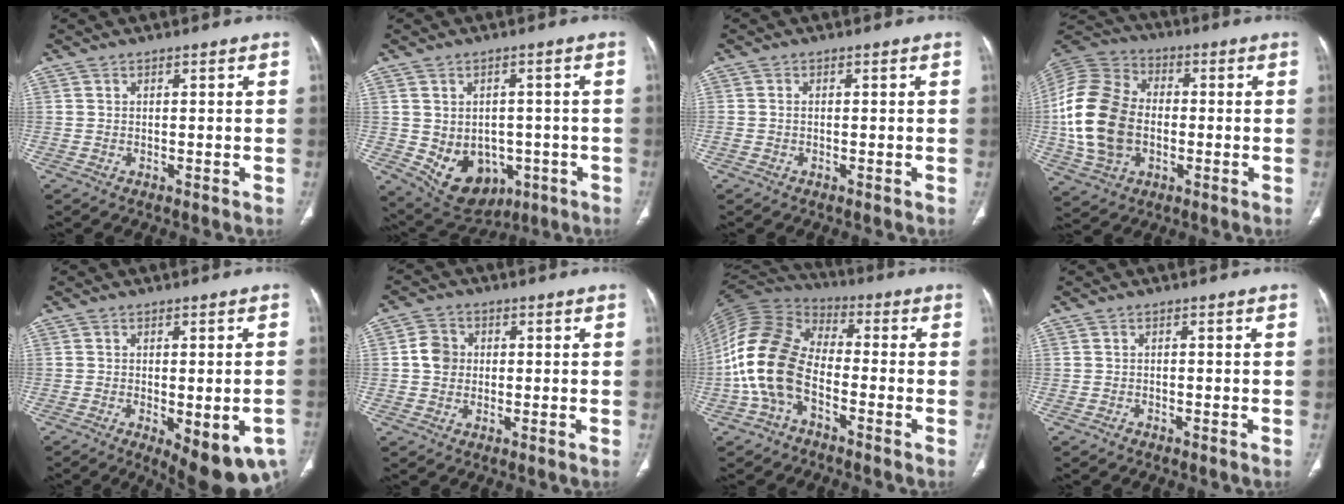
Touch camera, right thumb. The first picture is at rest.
{"total": 11.4, "force": [-3.0, 8.9, 6.6], "torque": [-0.074, 0.013, -0.020]}
{"total": 0.6, "force": [-0.2, 0.4, 0.4], "torque": [-0.010, 0.001, -0.004]}
{"total": 19.4, "force": [-1.8, 14.0, 13.3], "torque": [-0.260, 0.019, -0.032]}
{"total": 12.2, "force": [-4.9, 4.6, 10.2], "torque": [-0.124, 0.001, -0.053]}
{"total": 4.7, "force": [0.2, 4.2, 2.2], "torque": [-0.028, 0.007, -0.001]}
{"total": 15.6, "force": [-4.3, 9.6, 11.5], "torque": [-0.240, 0.048, -0.093]}
{"total": 0.6, "force": [-0.4, 0.3, 0.1], "torque": [-0.002, 0.000, -0.011]}